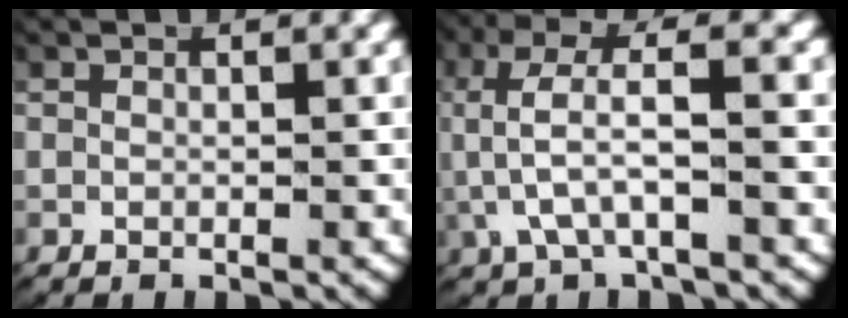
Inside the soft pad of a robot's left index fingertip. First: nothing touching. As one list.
[{"total": 5.4, "force": [0.6, 2.6, 4.7], "torque": [-0.116, 0.001, 0.013]}]